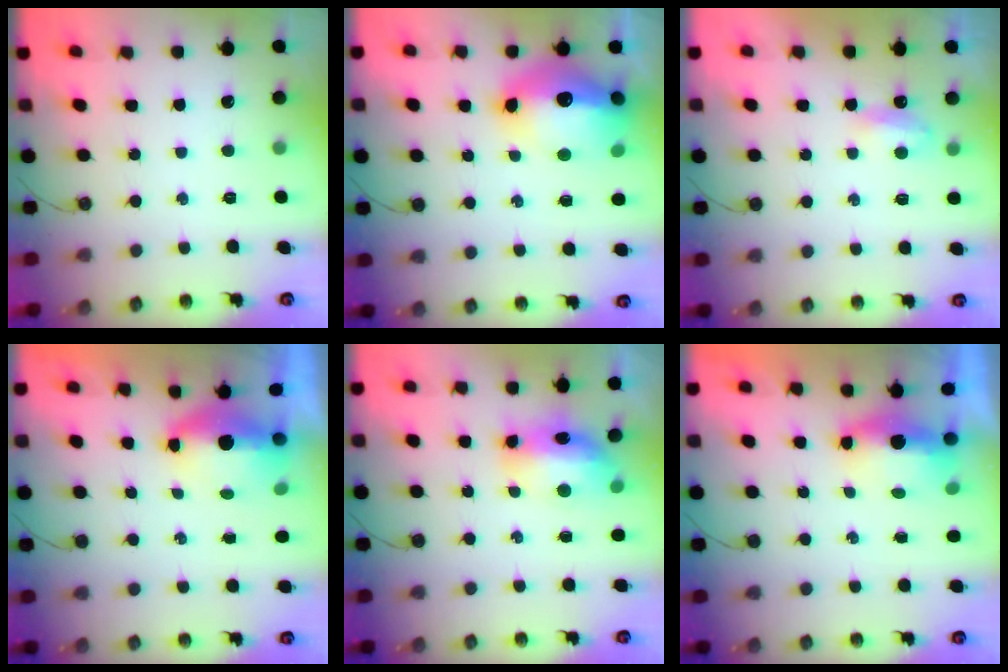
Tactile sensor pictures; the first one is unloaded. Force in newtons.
{"total": 19.9, "press": 19.2, "slide": 5.2}
{"total": 5.3, "press": 5.2, "slide": 0.8}
{"total": 6.2, "press": 6.0, "slide": 1.2}
{"total": 12.3, "press": 12.2, "slide": 1.4}
{"total": 5.8, "press": 5.8, "slide": 0.8}